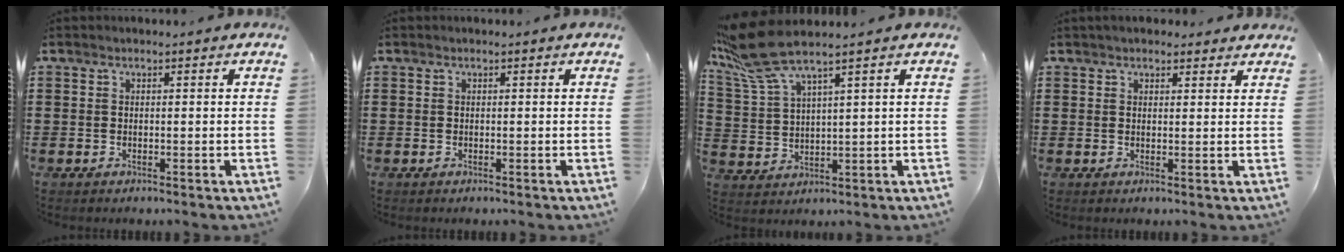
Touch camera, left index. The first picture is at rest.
{"total": 0.0}
{"total": 7.9, "force": [5.8, 1.1, 5.3], "torque": [-0.136, -0.025, 0.102]}
{"total": 1.9, "force": [1.7, 0.6, 0.4], "torque": [-0.011, 0.005, 0.034]}